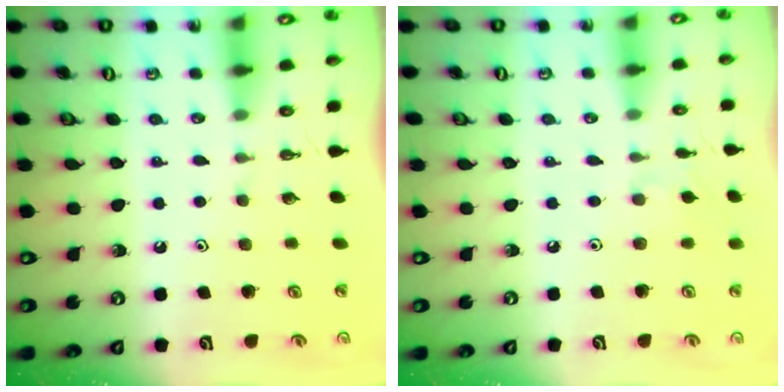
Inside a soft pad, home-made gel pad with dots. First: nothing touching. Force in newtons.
{"total": 2.2, "press": 2.2, "slide": 0.5}